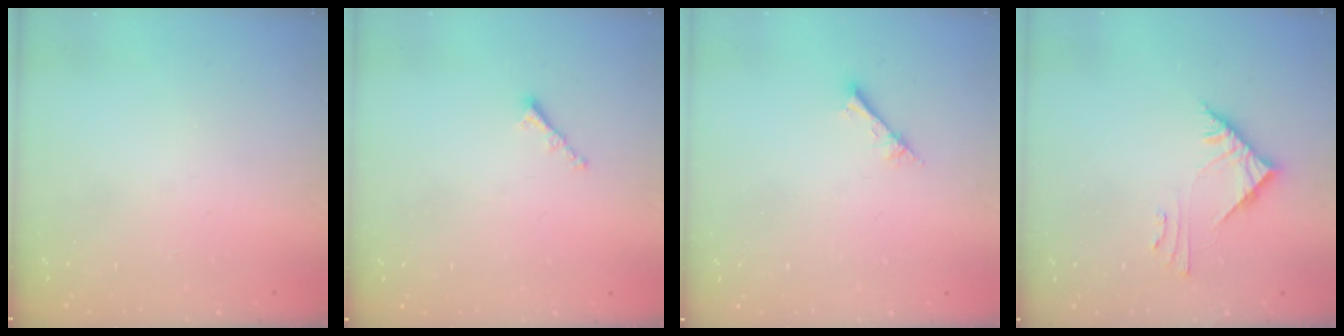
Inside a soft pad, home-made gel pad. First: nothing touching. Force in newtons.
{"total": 1.0, "press": 0.9, "slide": 0.4}
{"total": 2.4, "press": 2.4, "slide": 0.3}
{"total": 5.2, "press": 5.2, "slide": 0.5}